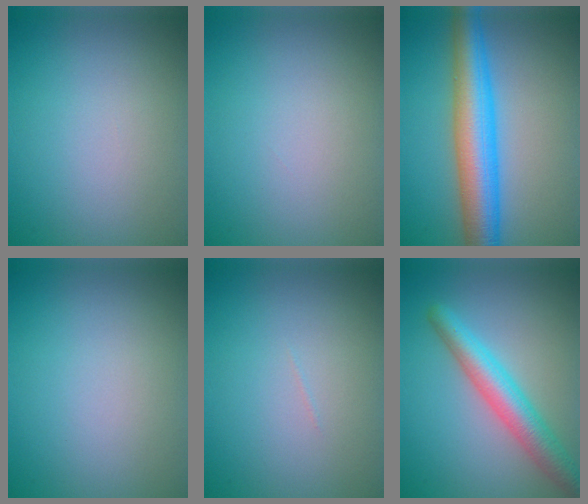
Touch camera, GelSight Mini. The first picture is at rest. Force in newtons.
{"total": 0.0}
{"total": 7.7, "press": 7.7, "slide": 0.0}
{"total": 0.0}
{"total": 0.0}
{"total": 4.8, "press": 4.8, "slide": 0.1}